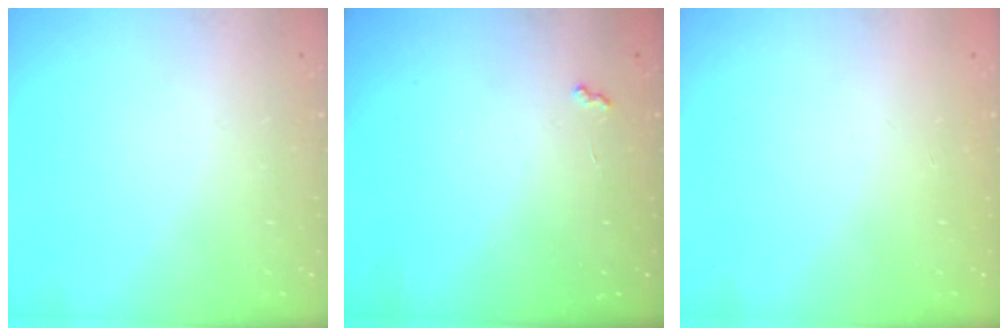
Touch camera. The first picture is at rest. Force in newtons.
{"total": 2.6, "press": 2.6, "slide": 0.4}
{"total": 1.0, "press": 0.9, "slide": 0.1}